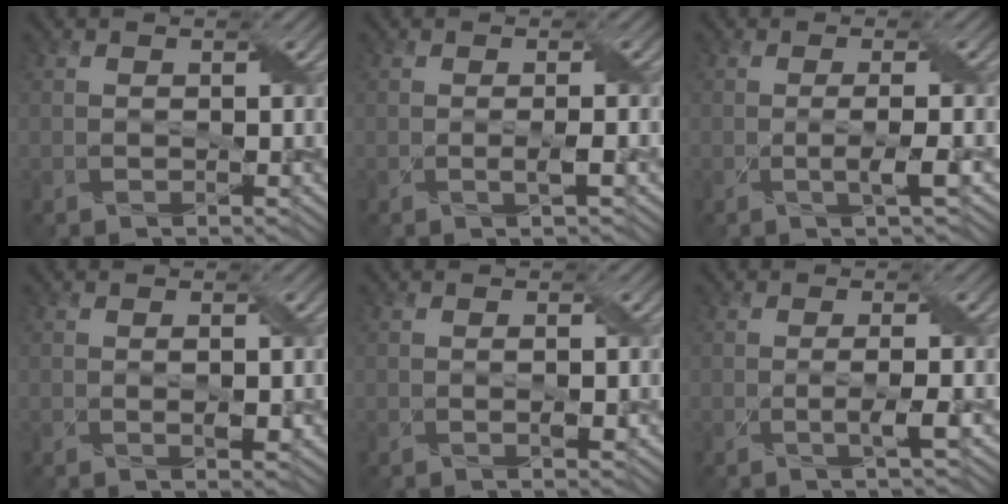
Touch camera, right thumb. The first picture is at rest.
{"total": 1.4, "force": [-0.2, 0.0, 1.4], "torque": [-0.030, 0.002, -0.005]}
{"total": 2.6, "force": [-0.4, 0.2, 2.5], "torque": [-0.047, 0.004, -0.012]}
{"total": 1.3, "force": [0.0, 0.5, 1.2], "torque": [-0.023, -0.001, 0.003]}
{"total": 1.0, "force": [0.0, 0.2, 1.0], "torque": [-0.018, 0.000, 0.001]}
{"total": 2.2, "force": [-0.3, 0.1, 2.2], "torque": [-0.043, 0.003, -0.010]}